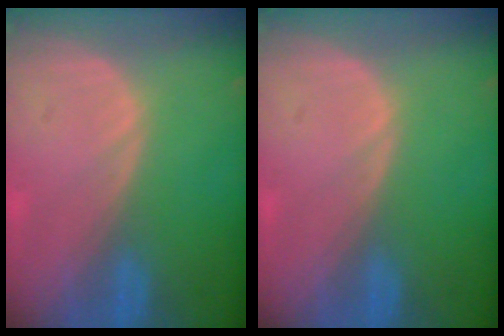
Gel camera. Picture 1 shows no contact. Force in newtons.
{"total": 0.0}